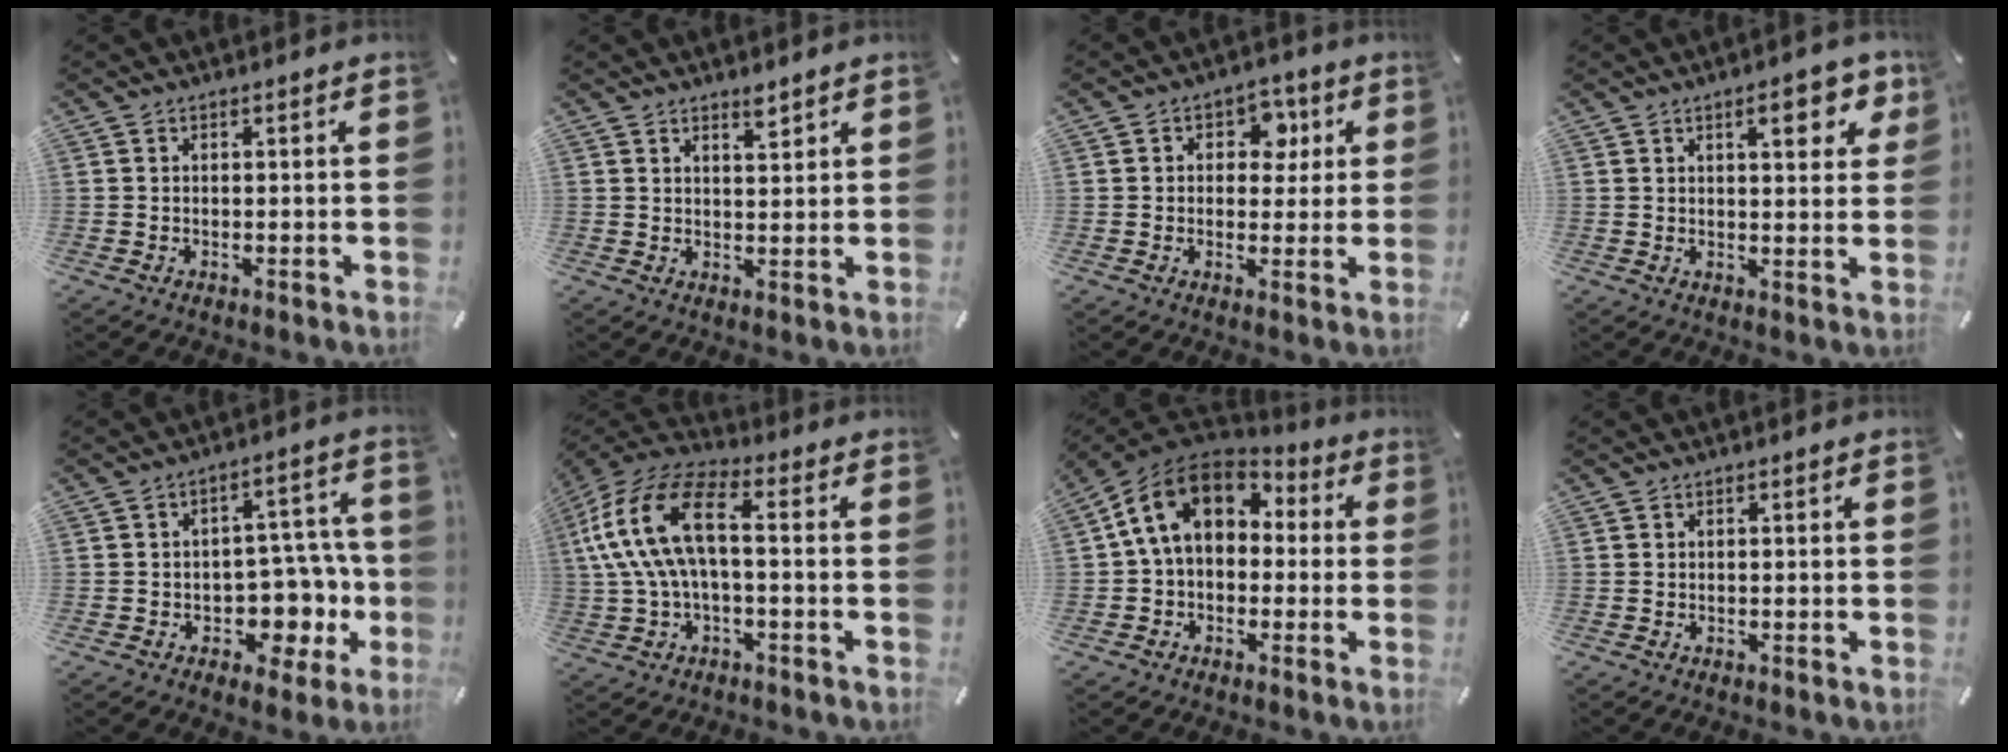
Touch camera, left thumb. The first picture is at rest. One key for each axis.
{"total": 2.8, "fx": 2.3, "fy": 0.8, "fz": 1.2, "tx": -0.011, "ty": -0.015, "tz": 0.039}
{"total": 7.2, "fx": 1.7, "fy": 5.3, "fz": 4.6, "tx": -0.044, "ty": -0.003, "tz": 0.019}
{"total": 8.5, "fx": 4.2, "fy": 3.3, "fz": 6.6, "tx": -0.079, "ty": -0.014, "tz": 0.063}
{"total": 11.8, "fx": -2.8, "fy": 8.6, "fz": 7.6, "tx": -0.072, "ty": 0.007, "tz": -0.041}
{"total": 17.6, "fx": 1.6, "fy": 8.8, "fz": 15.1, "tx": -0.328, "ty": 0.002, "tz": 0.022}
{"total": 13.7, "fx": 3.0, "fy": 9.9, "fz": 9.0, "tx": -0.187, "ty": 0.003, "tz": 0.048}
{"total": 0.0}